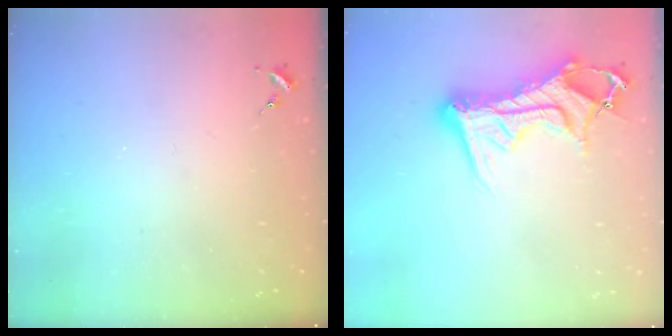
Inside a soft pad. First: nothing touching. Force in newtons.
{"total": 15.8, "press": 15.7, "slide": 1.6}